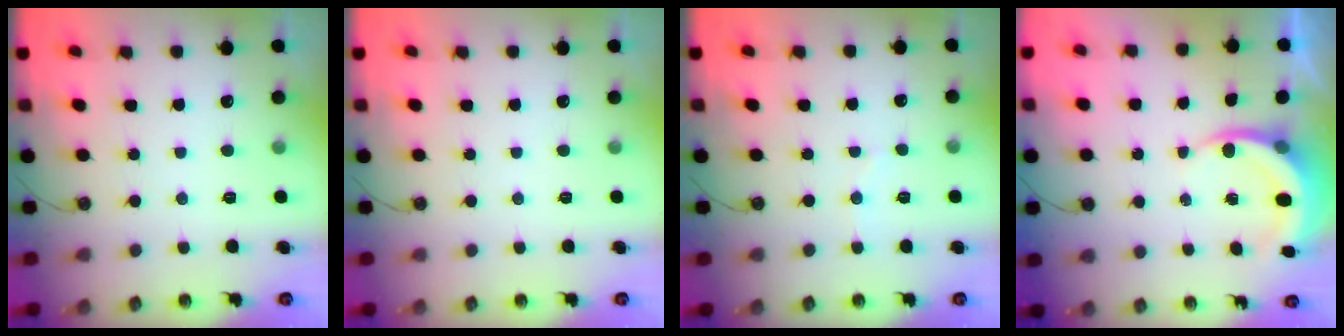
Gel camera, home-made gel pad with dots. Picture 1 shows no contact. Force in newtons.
{"total": 0.0}
{"total": 4.3, "press": 4.2, "slide": 0.4}
{"total": 5.3, "press": 5.3, "slide": 0.3}